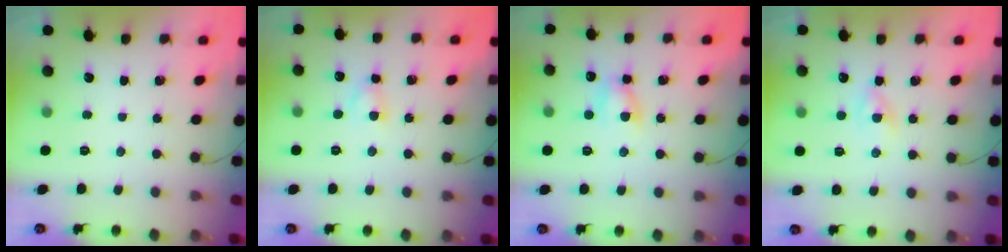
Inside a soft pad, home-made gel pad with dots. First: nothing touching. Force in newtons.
{"total": 3.5, "press": 3.2, "slide": 1.4}
{"total": 5.9, "press": 5.8, "slide": 1.4}
{"total": 1.9, "press": 1.7, "slide": 0.8}